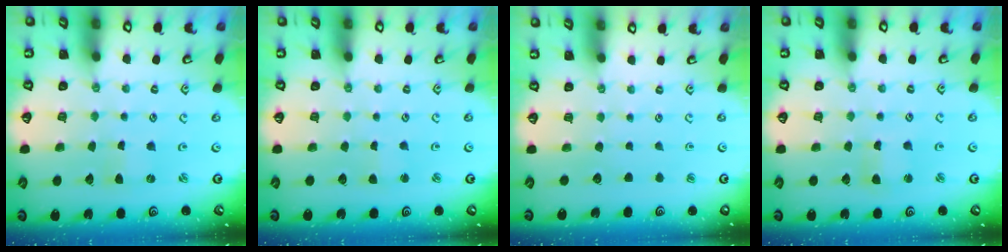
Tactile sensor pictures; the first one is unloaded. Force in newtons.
{"total": 1.8, "press": 1.7, "slide": 0.3}
{"total": 0.0}
{"total": 2.0, "press": 2.0, "slide": 0.3}